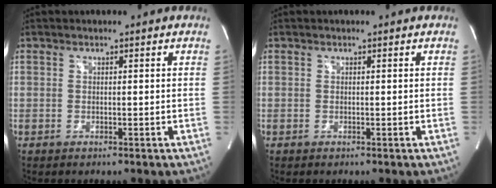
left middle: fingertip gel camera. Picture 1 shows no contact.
{"total": 0.0}